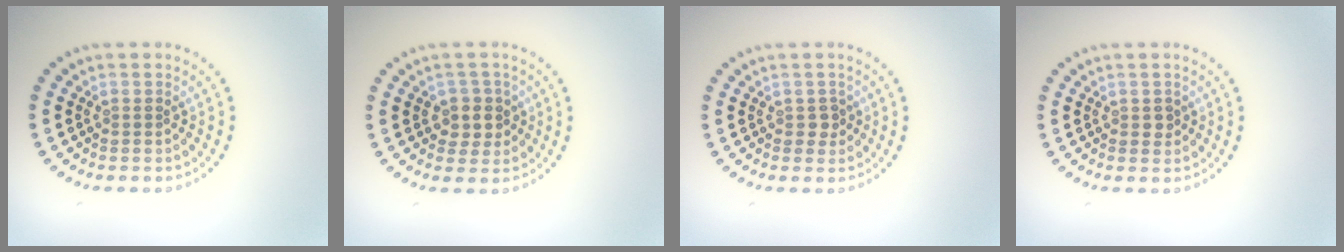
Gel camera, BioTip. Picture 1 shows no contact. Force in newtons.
{"total": 2.6, "press": 2.3, "slide": 1.2}
{"total": 1.1, "press": 1.0, "slide": 0.5}
{"total": 0.8, "press": 0.8, "slide": 0.2}